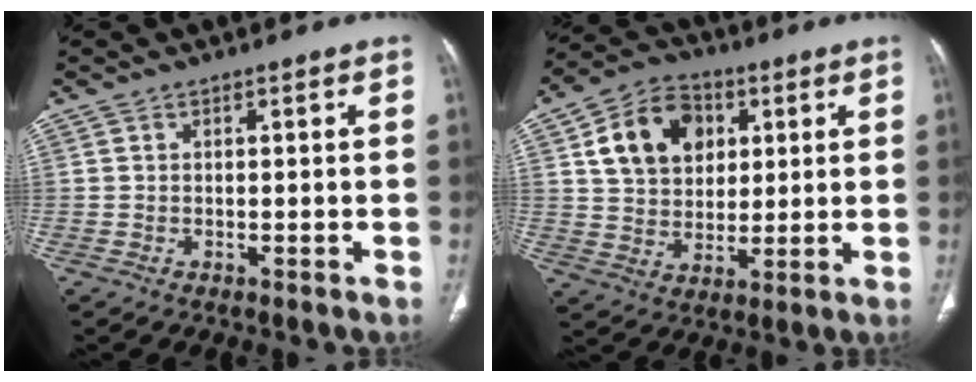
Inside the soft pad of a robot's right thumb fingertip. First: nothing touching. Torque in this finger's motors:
{"motor_torque": [-0.27, 1.68, 0.33, -0.23, 0.10]}